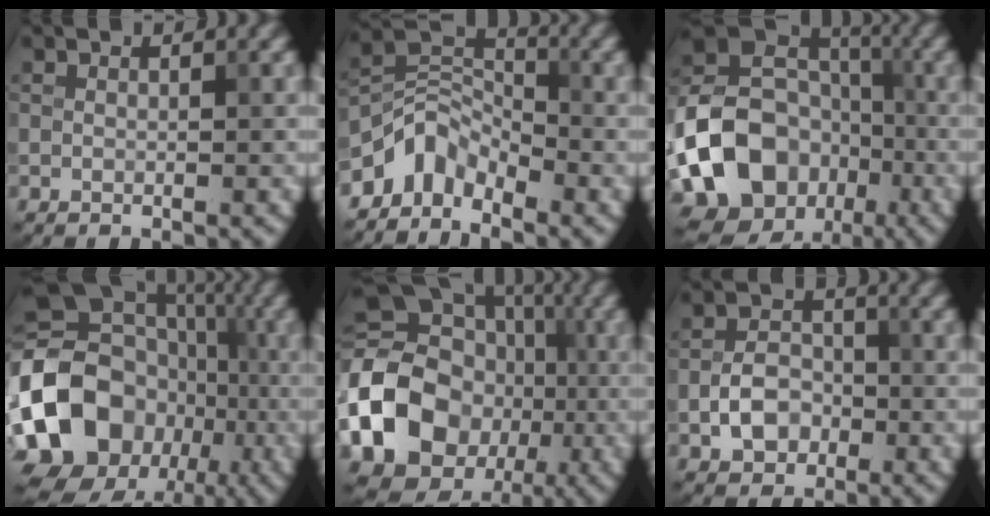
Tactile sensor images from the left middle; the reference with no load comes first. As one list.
[{"total": 4.0, "force": [-3.1, 2.2, 1.3], "torque": [-0.017, 0.007, -0.069]}, {"total": 16.8, "force": [-6.2, 13.4, 8.0], "torque": [-0.172, -0.022, -0.121]}, {"total": 15.2, "force": [-4.2, 12.3, 7.9], "torque": [-0.159, 0.006, -0.084]}, {"total": 18.1, "force": [-4.0, 15.3, 8.9], "torque": [-0.164, -0.016, -0.094]}, {"total": 3.7, "force": [-1.3, 2.7, 2.1], "torque": [-0.033, 0.005, -0.026]}]